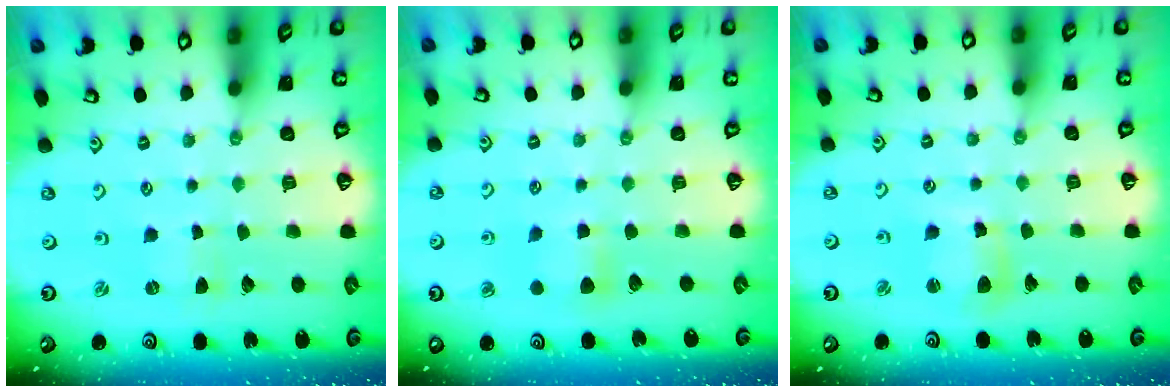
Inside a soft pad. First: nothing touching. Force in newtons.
{"total": 5.4, "press": 5.4, "slide": 0.8}
{"total": 8.1, "press": 8.0, "slide": 1.4}